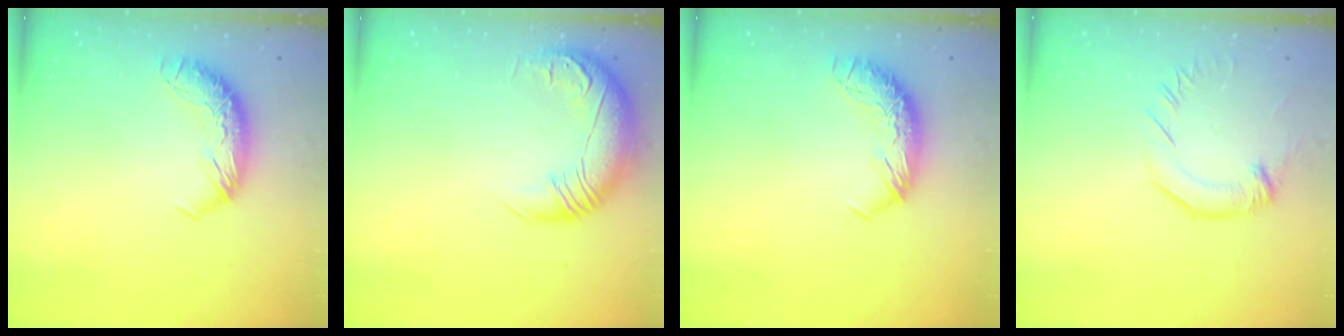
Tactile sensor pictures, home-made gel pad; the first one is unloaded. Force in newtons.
{"total": 2.9, "press": 1.1, "slide": 2.6}
{"total": 0.0}
{"total": 1.9, "press": 1.8, "slide": 0.7}